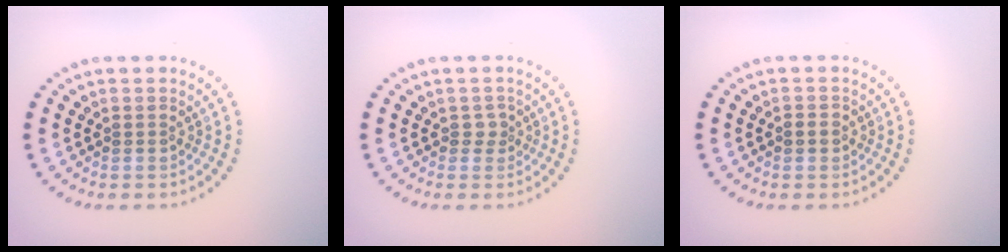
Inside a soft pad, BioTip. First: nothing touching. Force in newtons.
{"total": 1.0, "press": 0.8, "slide": 0.6}
{"total": 1.0, "press": 0.9, "slide": 0.4}